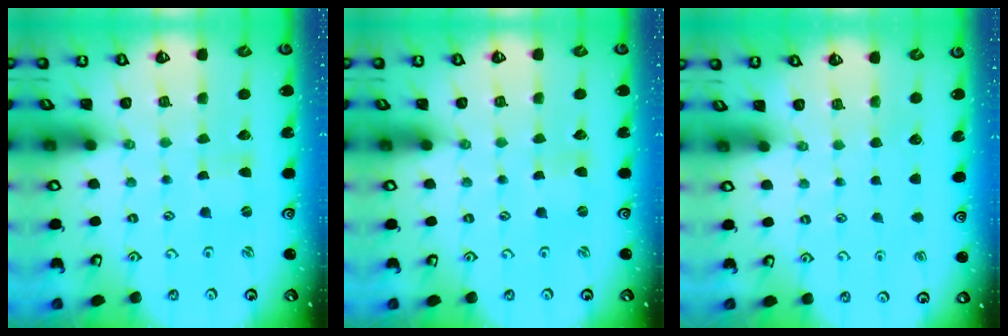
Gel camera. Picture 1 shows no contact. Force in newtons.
{"total": 0.0}
{"total": 0.0}